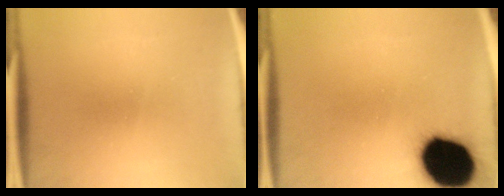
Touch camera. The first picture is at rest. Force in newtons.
{"total": 17.7}